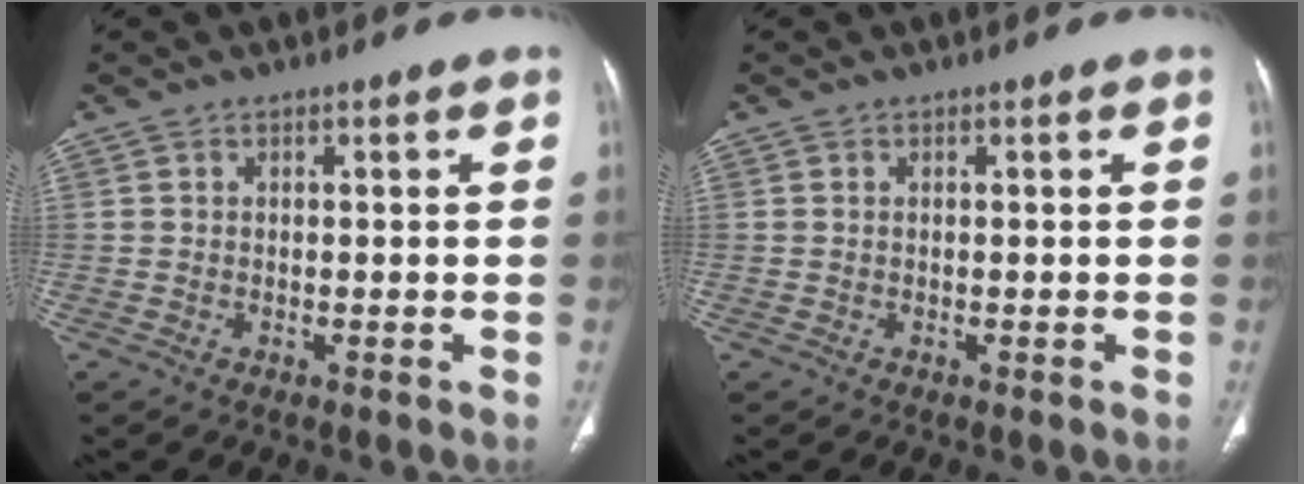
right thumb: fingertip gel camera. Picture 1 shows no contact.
{"total": 0.0}